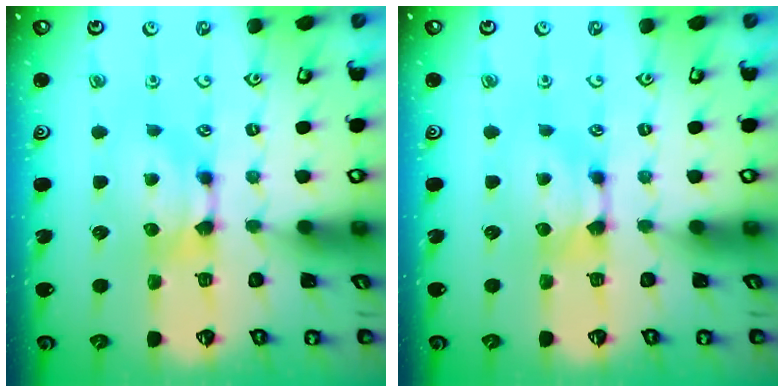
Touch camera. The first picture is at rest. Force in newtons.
{"total": 0.0}